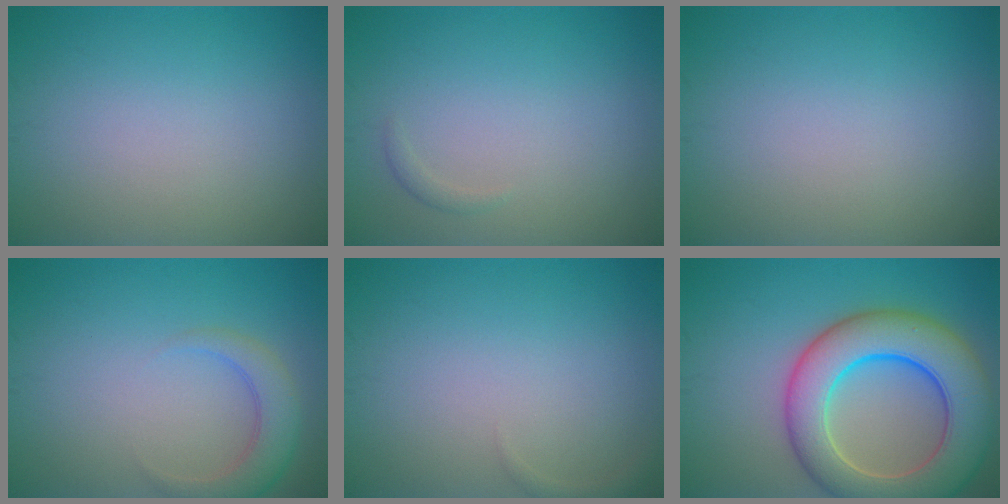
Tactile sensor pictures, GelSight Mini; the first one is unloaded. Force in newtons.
{"total": 0.6, "press": 0.6, "slide": 0.0}
{"total": 0.0}
{"total": 3.3, "press": 3.2, "slide": 0.4}
{"total": 0.7, "press": 0.7, "slide": 0.1}
{"total": 10.8, "press": 10.8, "slide": 0.3}